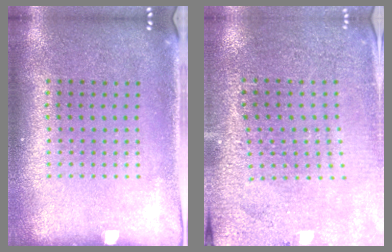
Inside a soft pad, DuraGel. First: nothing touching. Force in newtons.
{"total": 2.8, "press": 2.8, "slide": 0.1}